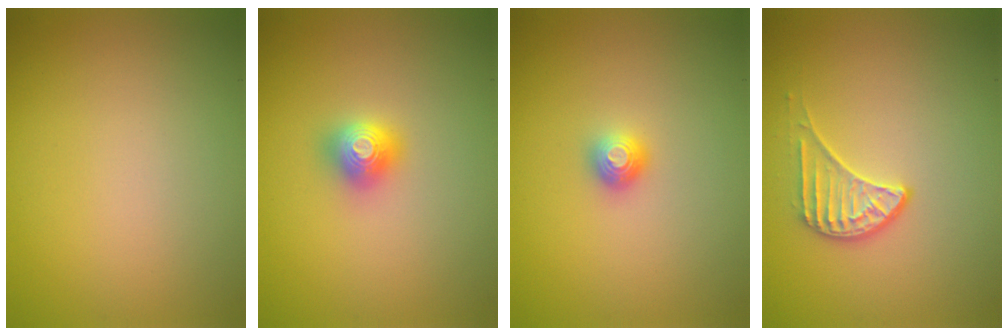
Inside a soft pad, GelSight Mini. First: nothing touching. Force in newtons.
{"total": 2.0, "press": 2.0, "slide": 0.2}
{"total": 1.3, "press": 1.2, "slide": 0.7}
{"total": 2.0, "press": 1.5, "slide": 1.3}